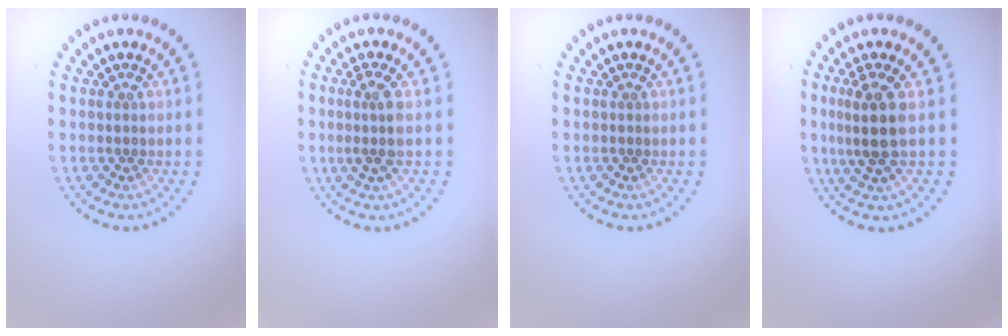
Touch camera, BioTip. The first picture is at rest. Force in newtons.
{"total": 2.2, "press": 1.7, "slide": 1.4}
{"total": 0.0}
{"total": 3.4, "press": 2.8, "slide": 1.9}